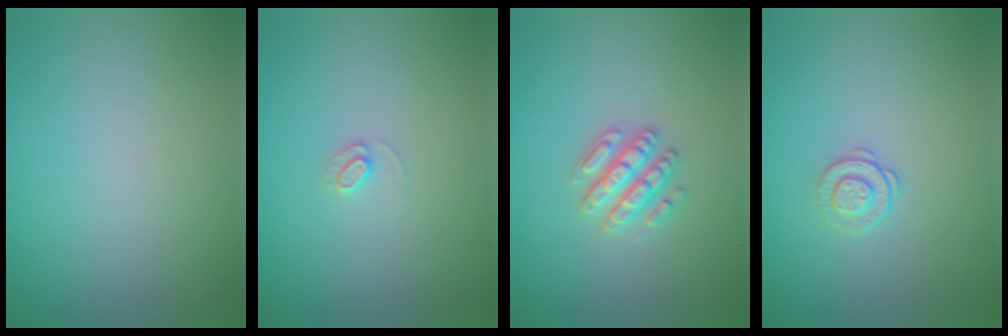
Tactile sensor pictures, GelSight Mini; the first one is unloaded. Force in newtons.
{"total": 0.9, "press": 0.9, "slide": 0.1}
{"total": 2.8, "press": 2.7, "slide": 0.8}
{"total": 1.4, "press": 0.9, "slide": 1.0}